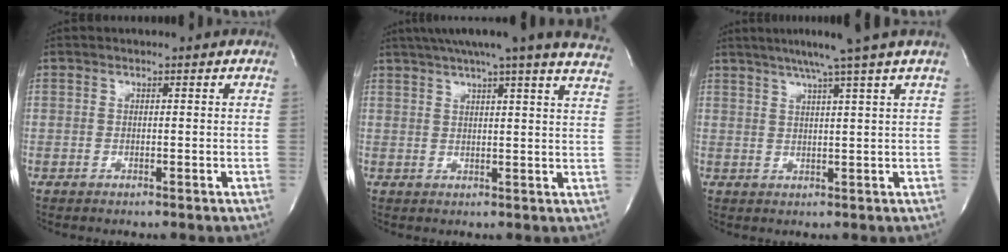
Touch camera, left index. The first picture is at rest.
{"total": 23.6, "force": [20.6, 0.3, 11.5], "torque": [-0.182, -0.012, 0.247]}
{"total": 7.3, "force": [5.5, -2.3, 4.3], "torque": [-0.063, 0.007, 0.075]}